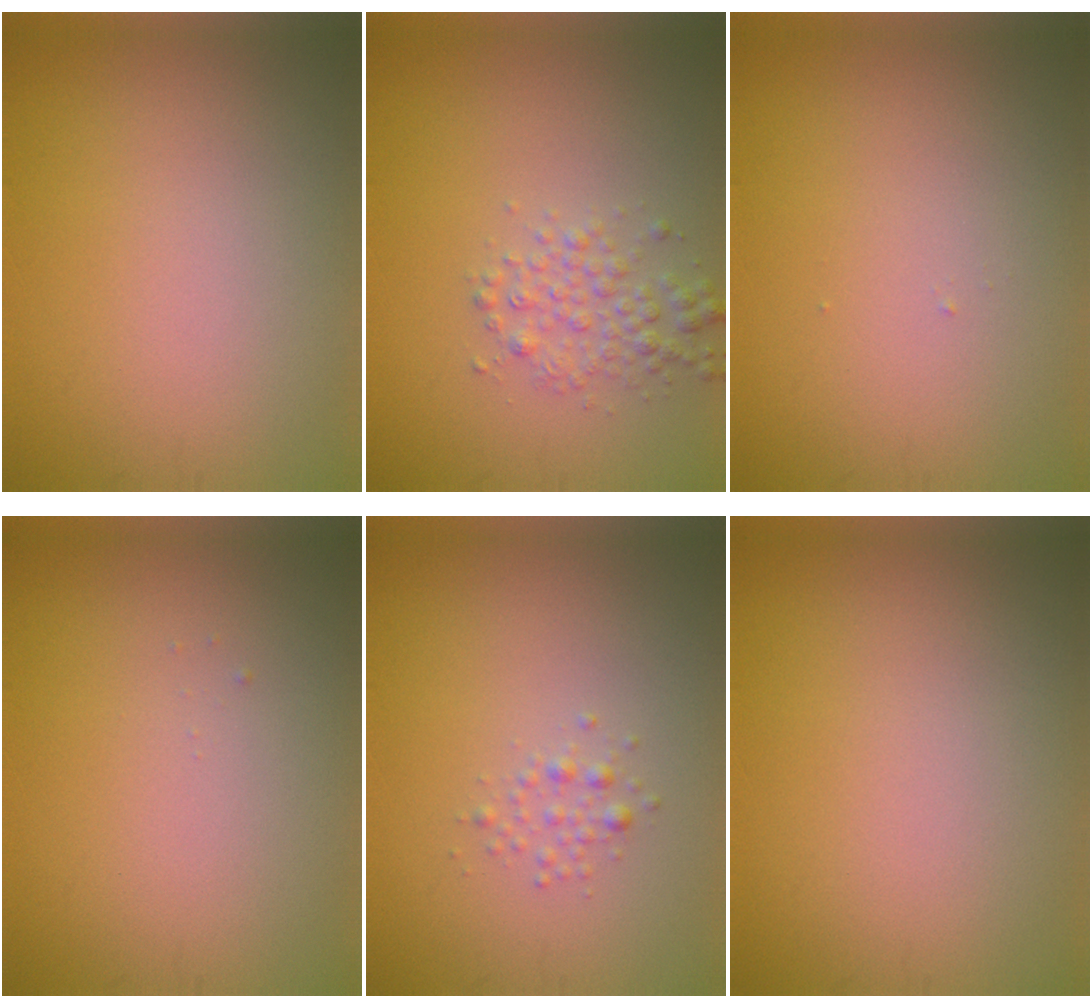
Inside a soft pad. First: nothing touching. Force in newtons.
{"total": 2.4, "press": 2.4, "slide": 0.0}
{"total": 0.0}
{"total": 0.0}
{"total": 1.1, "press": 1.1, "slide": 0.0}
{"total": 0.0}